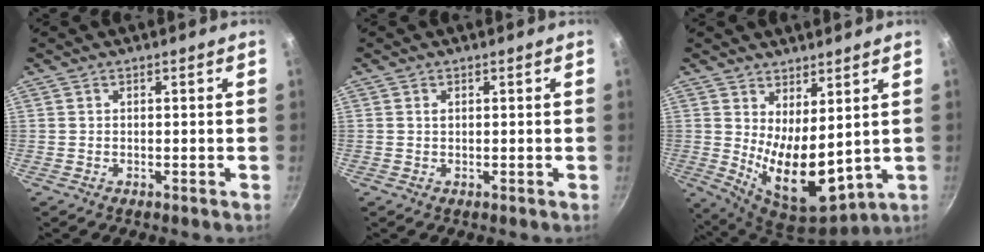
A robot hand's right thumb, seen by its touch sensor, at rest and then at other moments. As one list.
[{"total": 0.8, "force": [0.3, 0.5, 0.5], "torque": [-0.009, 0.001, 0.006]}, {"total": 12.4, "force": [2.6, 5.9, 10.6], "torque": [-0.153, -0.053, 0.063]}]